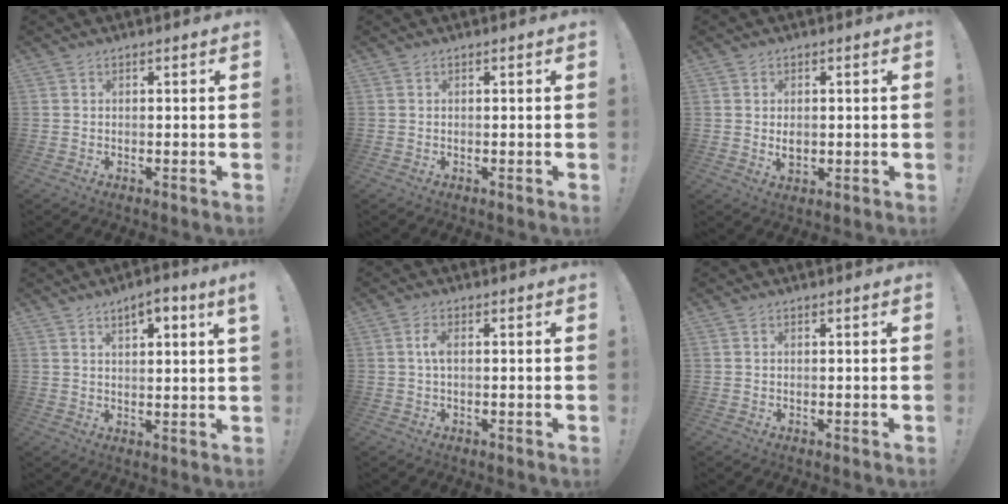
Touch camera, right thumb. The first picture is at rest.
{"total": 0.0}
{"total": 3.2, "force": [0.0, 2.4, 2.1], "torque": [-0.022, -0.001, -0.001]}
{"total": 5.1, "force": [3.3, 0.6, 3.8], "torque": [-0.048, -0.018, 0.051]}
{"total": 3.1, "force": [0.1, 1.1, 2.9], "torque": [-0.063, 0.005, -0.002]}
{"total": 0.0}